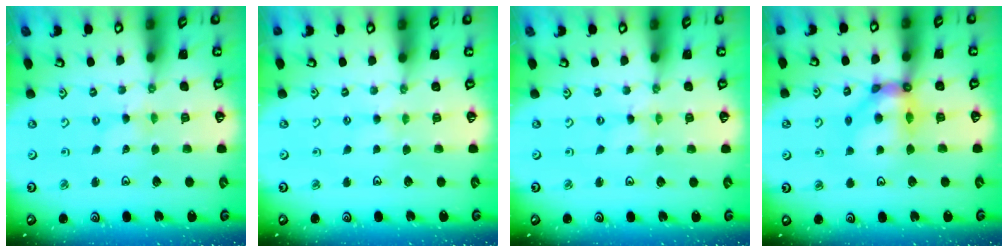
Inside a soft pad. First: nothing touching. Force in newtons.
{"total": 2.1, "press": 2.1, "slide": 0.4}
{"total": 0.0}
{"total": 10.4, "press": 10.2, "slide": 1.8}